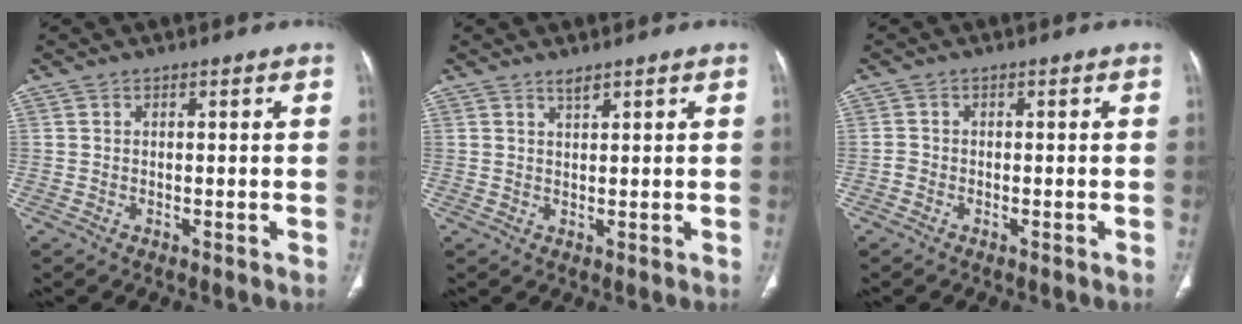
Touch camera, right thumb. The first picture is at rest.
{"total": 1.3, "force": [1.2, 0.1, 0.5], "torque": [-0.006, -0.010, 0.022]}
{"total": 1.1, "force": [-0.7, 0.6, 0.4], "torque": [-0.006, 0.007, -0.019]}